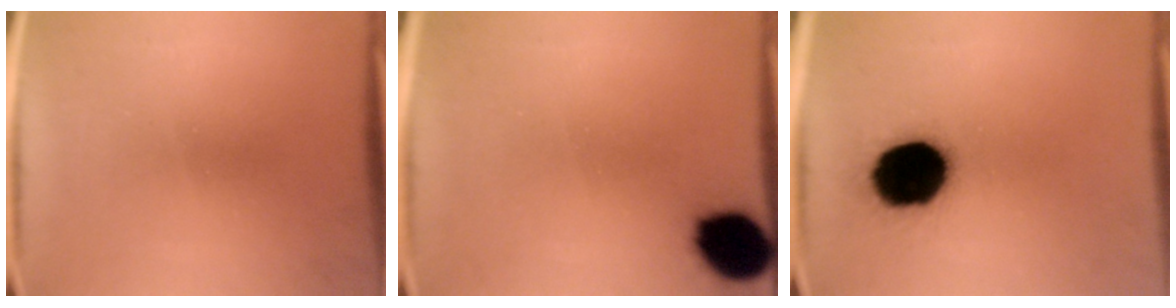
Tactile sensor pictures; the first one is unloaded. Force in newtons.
{"total": 14.7}
{"total": 19.4}